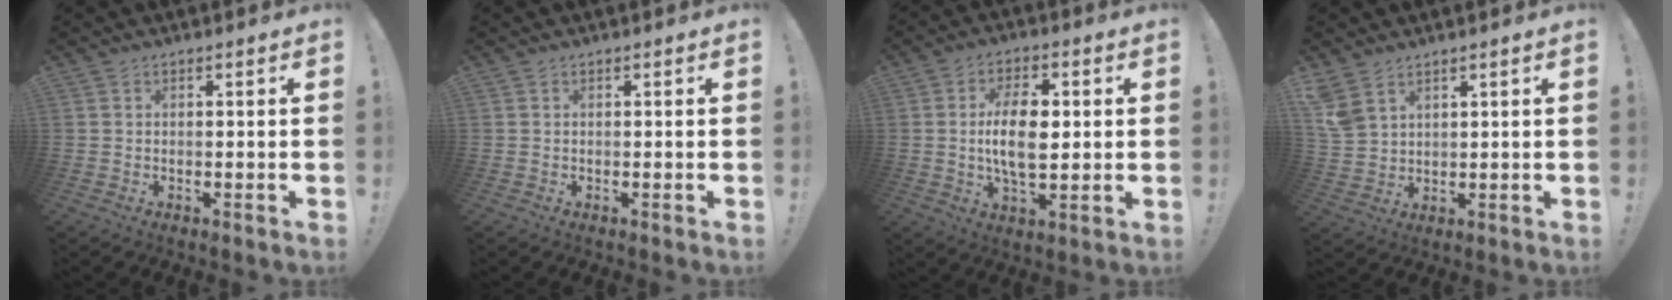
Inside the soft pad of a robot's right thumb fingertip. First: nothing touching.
{"total": 0.0}
{"total": 12.1, "force": [0.6, 6.0, 10.5], "torque": [-0.186, -0.003, 0.003]}
{"total": 6.4, "force": [4.4, 3.7, 2.9], "torque": [-0.063, -0.019, 0.087]}